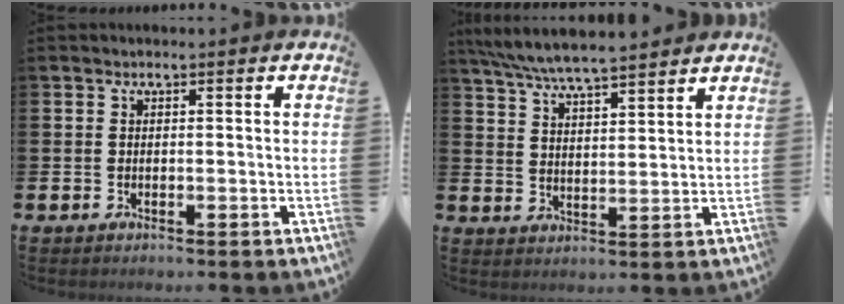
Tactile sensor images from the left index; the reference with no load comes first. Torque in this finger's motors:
{"motor_torque": [1.09, -1.05, 0.30, 0.21]}